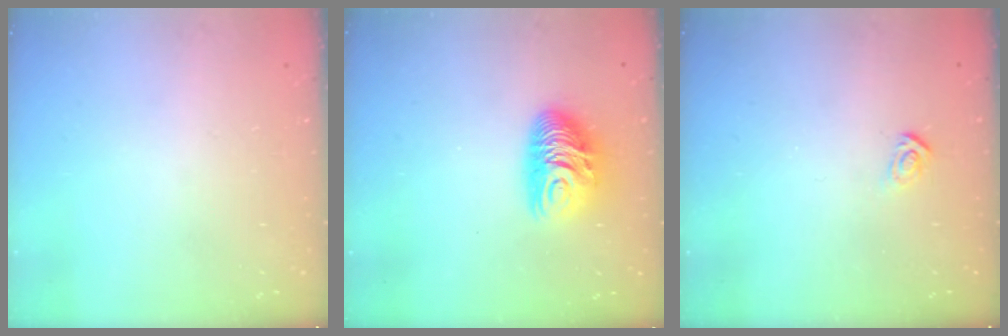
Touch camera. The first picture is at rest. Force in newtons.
{"total": 10.5, "press": 10.5, "slide": 0.8}
{"total": 3.9, "press": 3.8, "slide": 0.4}